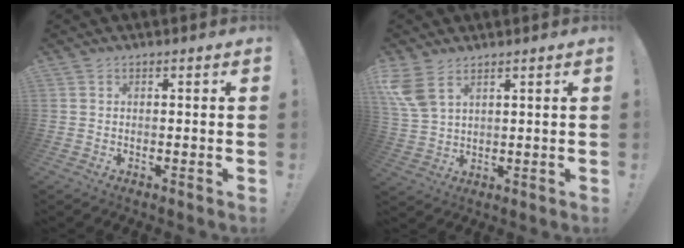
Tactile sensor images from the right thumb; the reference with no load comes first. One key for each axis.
{"total": 7.8, "fx": 4.5, "fy": 4.1, "fz": 4.9, "tx": -0.110, "ty": -0.016, "tz": 0.090}